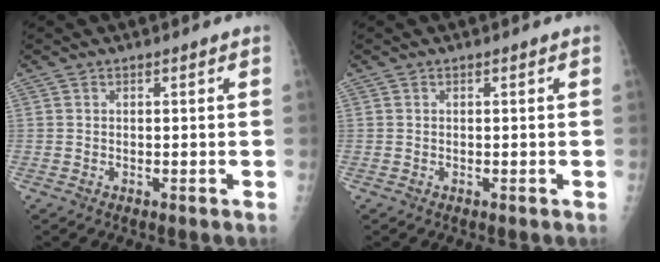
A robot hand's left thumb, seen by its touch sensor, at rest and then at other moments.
{"total": 0.0}